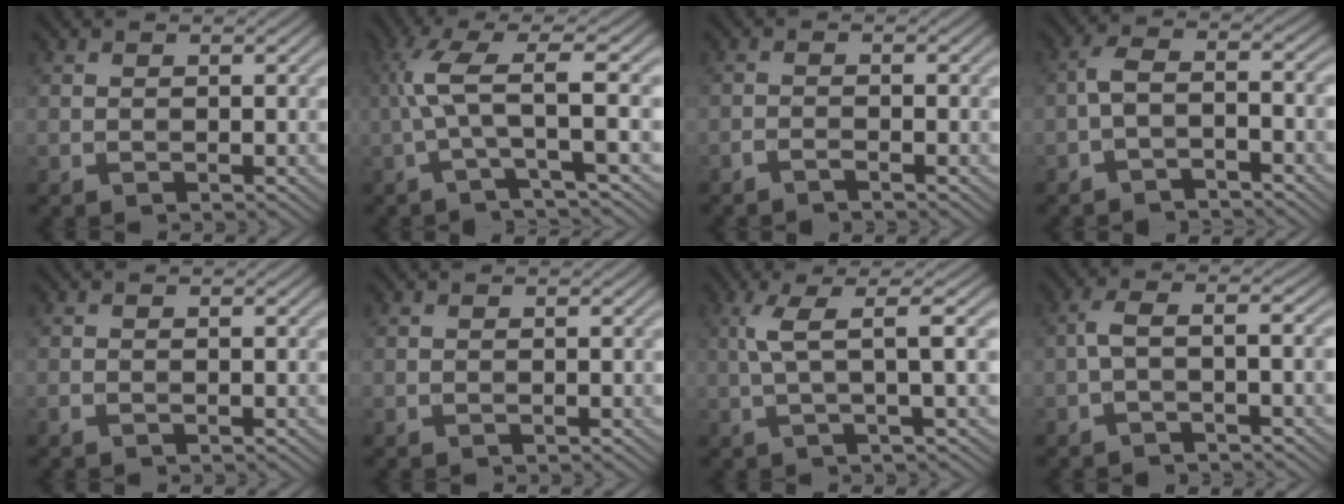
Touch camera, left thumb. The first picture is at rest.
{"total": 7.4, "force": [-0.3, 0.9, 7.3], "torque": [-0.142, 0.025, -0.017]}
{"total": 1.3, "force": [-1.1, 0.1, 0.5], "torque": [-0.010, 0.001, -0.028]}
{"total": 4.0, "force": [-2.3, 1.4, 2.9], "torque": [-0.062, 0.007, -0.054]}
{"total": 0.5, "force": [-0.4, 0.1, 0.3], "torque": [-0.007, -0.001, -0.008]}
{"total": 0.0}
{"total": 5.6, "force": [1.0, 1.0, 5.4], "torque": [-0.101, 0.019, 0.015]}
{"total": 3.5, "force": [-1.2, 0.8, 3.2], "torque": [-0.060, 0.010, -0.031]}